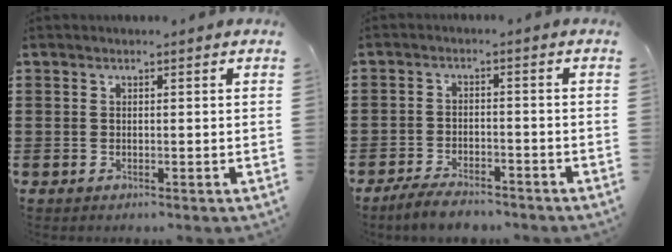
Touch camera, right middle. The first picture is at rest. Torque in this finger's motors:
{"motor_torque": [0.05, -0.01, 0.26, 0.05]}